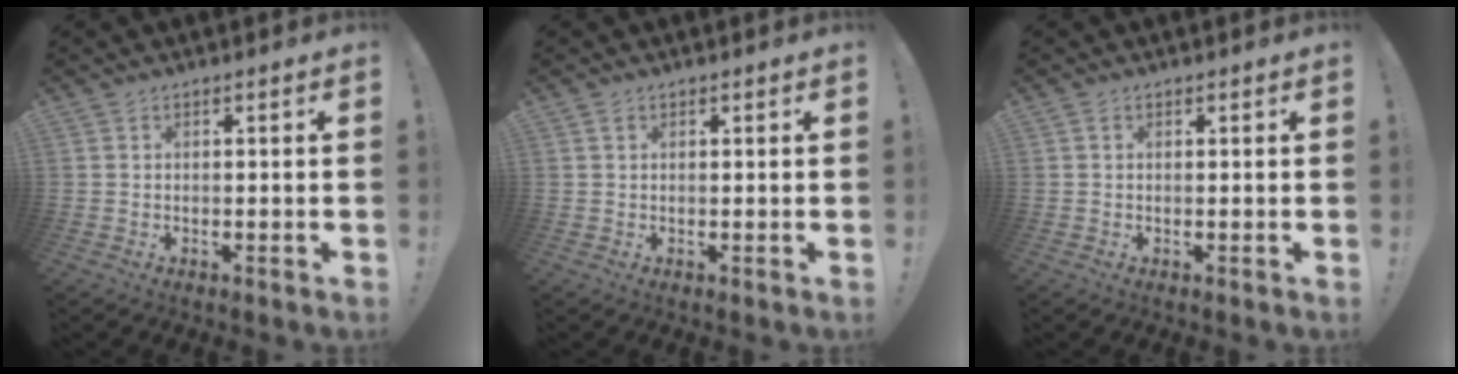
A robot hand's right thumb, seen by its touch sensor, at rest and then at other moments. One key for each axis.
{"total": 1.1, "fx": 0.6, "fy": 0.7, "fz": 0.7, "tx": -0.007, "ty": -0.001, "tz": 0.010}
{"total": 0.6, "fx": 0.3, "fy": 0.3, "fz": 0.4, "tx": -0.003, "ty": -0.002, "tz": 0.005}